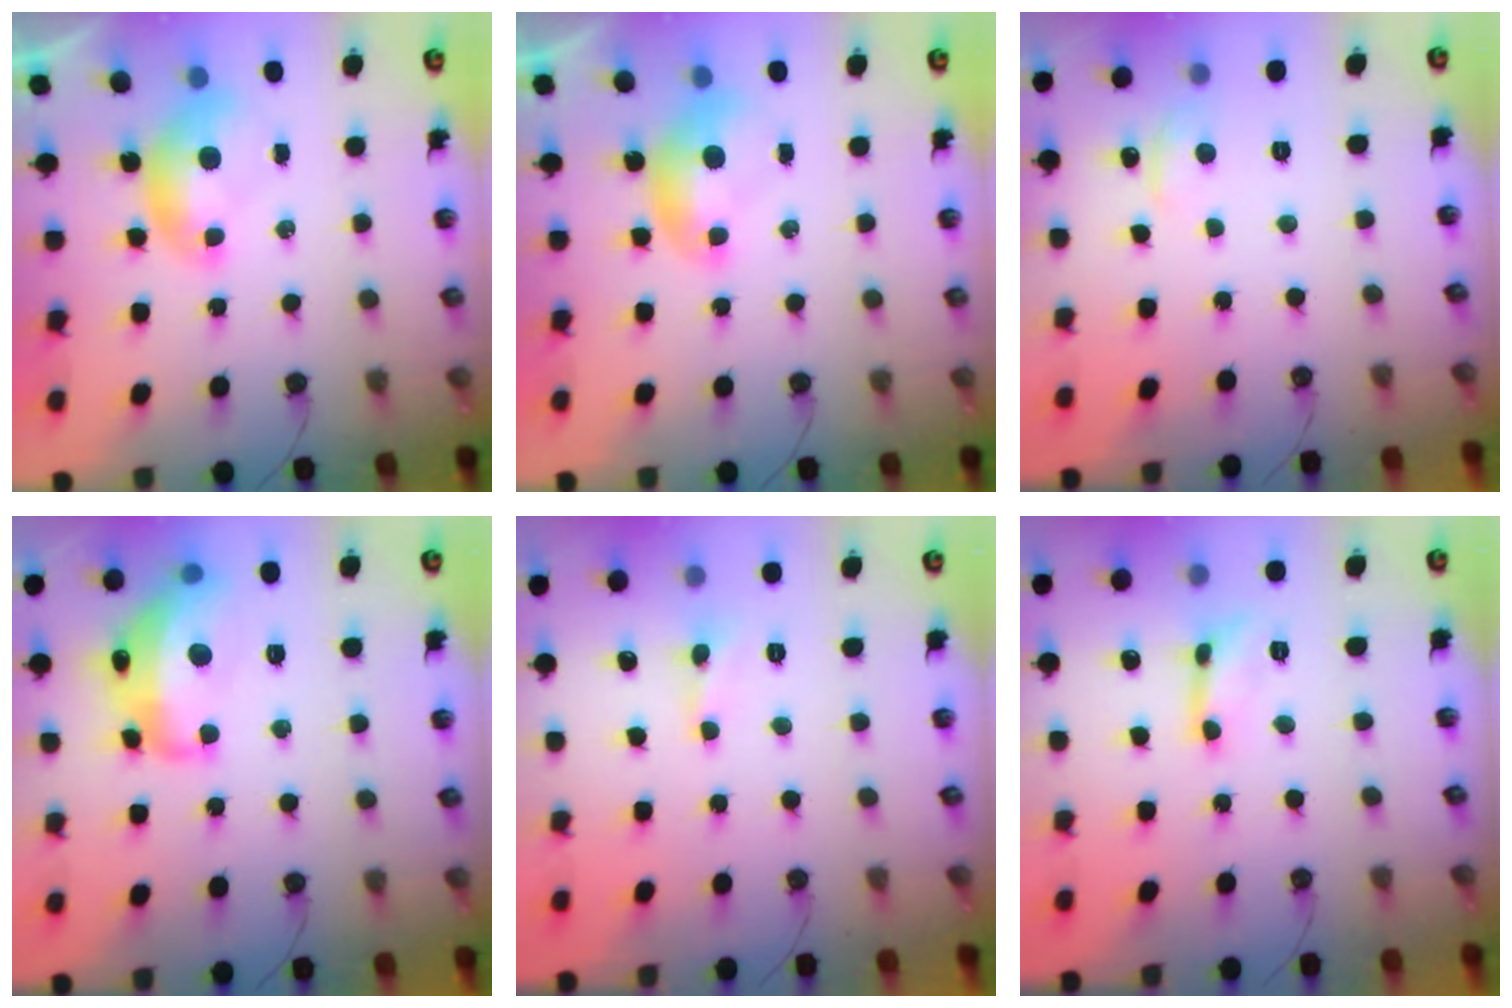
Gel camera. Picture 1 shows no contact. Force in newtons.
{"total": 0.0}
{"total": 0.5, "press": 0.3, "slide": 0.4}
{"total": 12.7, "press": 12.7, "slide": 1.0}
{"total": 0.0}
{"total": 0.0}